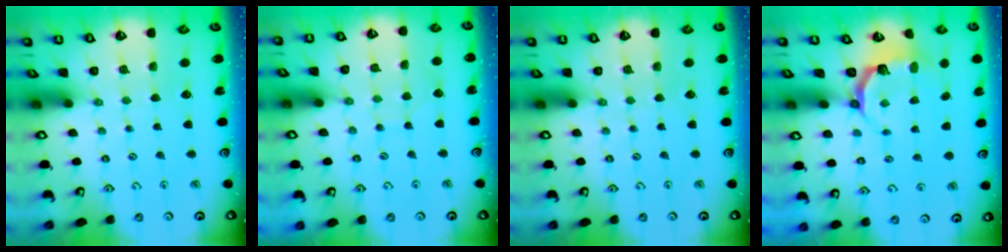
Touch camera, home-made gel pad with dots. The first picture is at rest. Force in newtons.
{"total": 3.8, "press": 3.7, "slide": 0.4}
{"total": 0.0}
{"total": 4.6, "press": 3.0, "slide": 3.5}